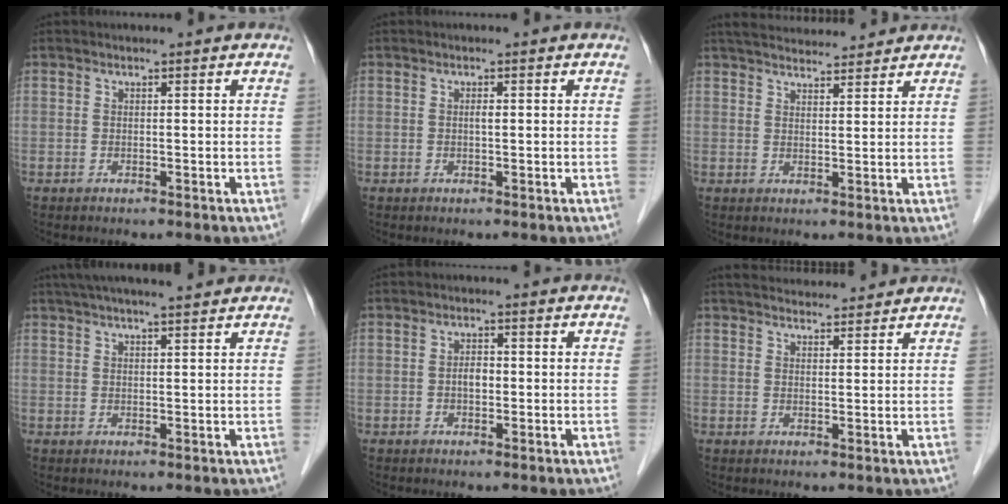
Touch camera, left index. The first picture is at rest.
{"total": 0.7, "force": [0.0, 0.1, 0.7], "torque": [-0.013, -0.001, -0.002]}
{"total": 11.6, "force": [10.9, 1.7, 3.6], "torque": [-0.059, 0.030, 0.159]}
{"total": 9.6, "force": [8.2, 0.8, 4.9], "torque": [-0.076, 0.030, 0.113]}
{"total": 1.8, "force": [-0.3, 1.0, 1.4], "torque": [-0.022, 0.003, -0.007]}
{"total": 9.1, "force": [8.7, 1.4, 2.5], "torque": [-0.035, 0.026, 0.119]}